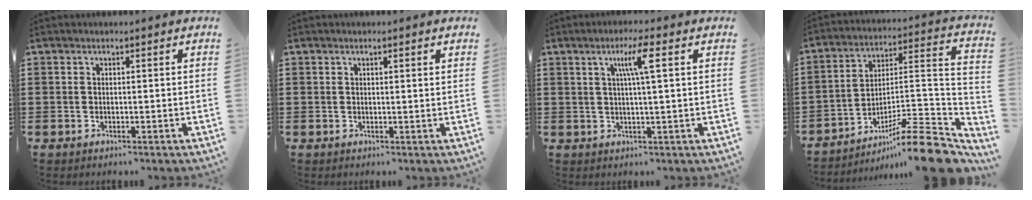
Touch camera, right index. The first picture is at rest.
{"total": 0.6, "force": [0.3, 0.0, 0.5], "torque": [-0.010, 0.000, 0.006]}
{"total": 5.3, "force": [1.8, 0.0, 5.0], "torque": [-0.102, 0.001, 0.024]}
{"total": 12.7, "force": [-9.5, 1.7, 8.2], "torque": [-0.106, 0.025, -0.179]}